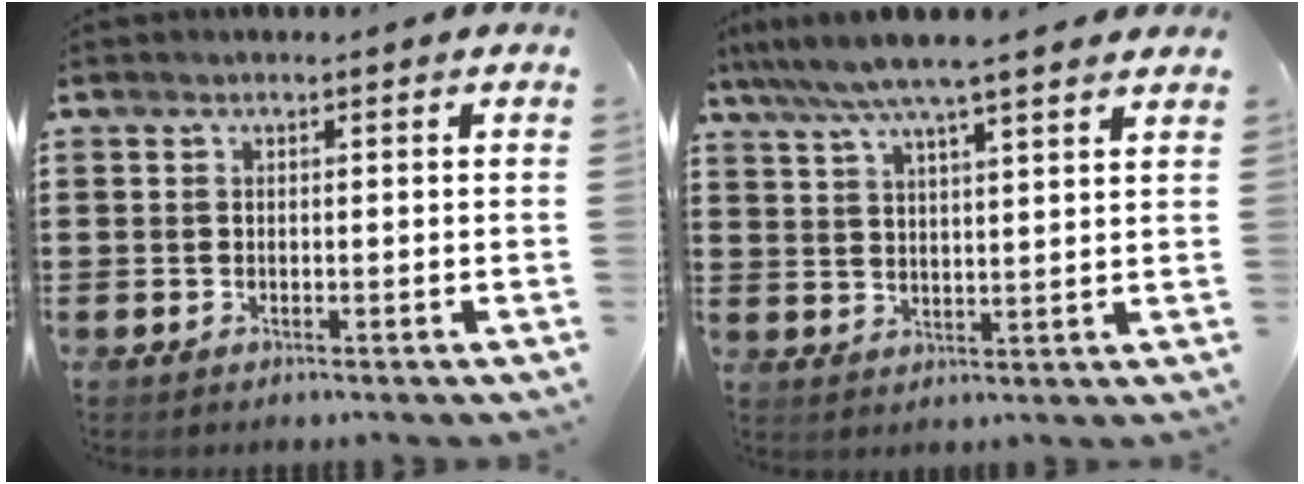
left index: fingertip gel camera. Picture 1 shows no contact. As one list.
[{"total": 6.3, "force": [5.5, -0.1, 3.2], "torque": [-0.080, -0.021, 0.095]}]